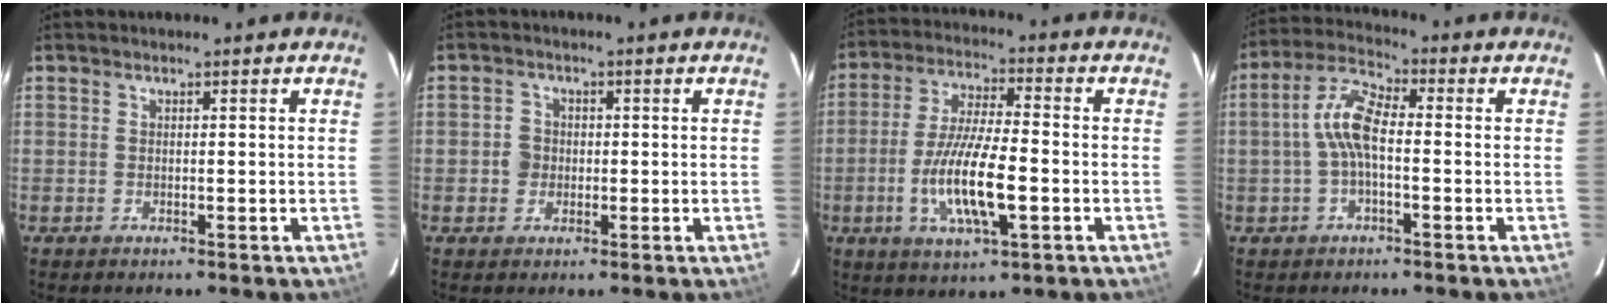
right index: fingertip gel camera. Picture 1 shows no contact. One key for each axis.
{"total": 2.9, "fx": -0.6, "fy": 2.7, "fz": 0.7, "tx": -0.012, "ty": 0.008, "tz": -0.011}
{"total": 13.0, "fx": -3.5, "fy": 3.0, "fz": 12.1, "tx": -0.242, "ty": -0.008, "tz": -0.064}
{"total": 7.3, "fx": -0.8, "fy": 2.6, "fz": 6.8, "tx": -0.150, "ty": 0.021, "tz": -0.020}